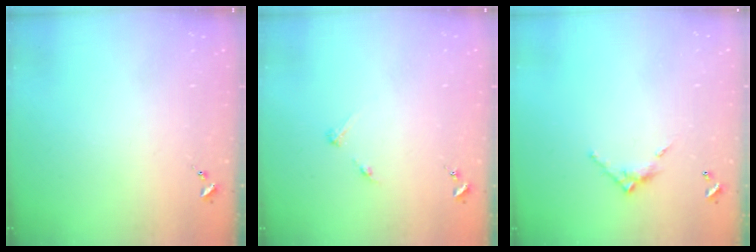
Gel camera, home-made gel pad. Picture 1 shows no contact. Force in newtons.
{"total": 3.2, "press": 3.1, "slide": 0.4}
{"total": 6.7, "press": 6.7, "slide": 0.4}